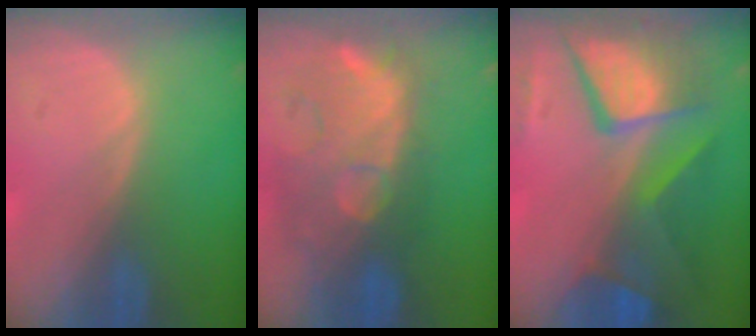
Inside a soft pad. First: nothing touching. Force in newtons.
{"total": 11.1, "press": 10.3, "slide": 4.1}
{"total": 11.5, "press": 11.4, "slide": 1.3}